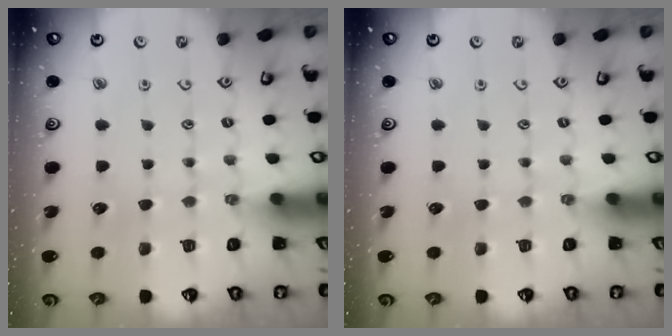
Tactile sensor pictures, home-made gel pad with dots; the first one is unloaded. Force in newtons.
{"total": 0.0}